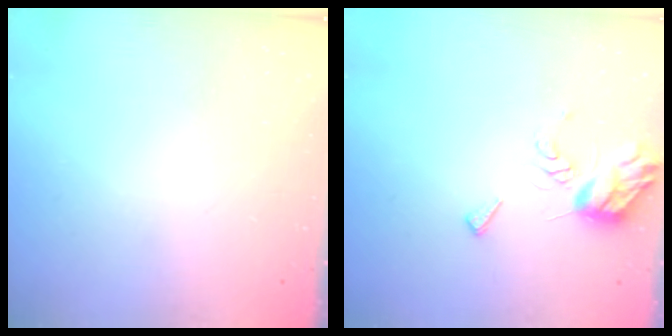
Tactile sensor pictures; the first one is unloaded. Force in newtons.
{"total": 8.3, "press": 8.3, "slide": 0.4}